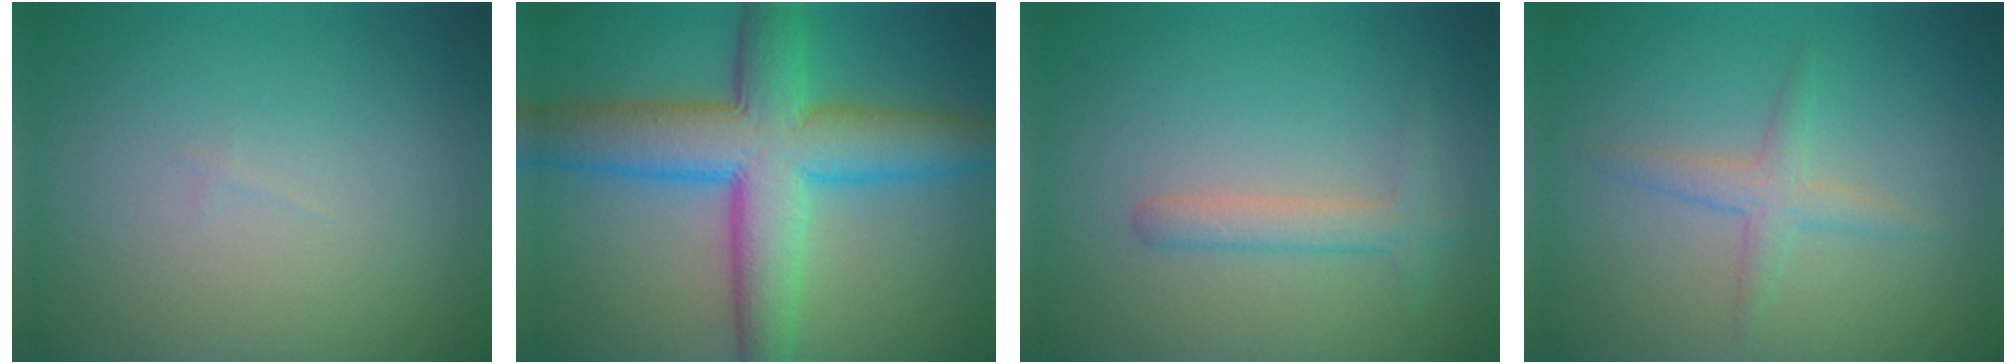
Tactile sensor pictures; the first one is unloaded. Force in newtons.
{"total": 9.2, "press": 9.2, "slide": 0.2}
{"total": 1.8, "press": 1.8, "slide": 0.1}
{"total": 1.8, "press": 1.8, "slide": 0.1}